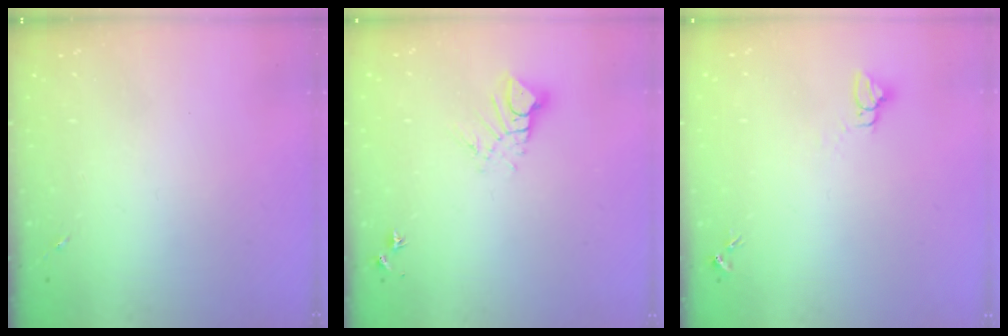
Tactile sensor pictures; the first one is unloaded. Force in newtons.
{"total": 7.7, "press": 7.7, "slide": 0.7}
{"total": 3.0, "press": 3.0, "slide": 0.1}